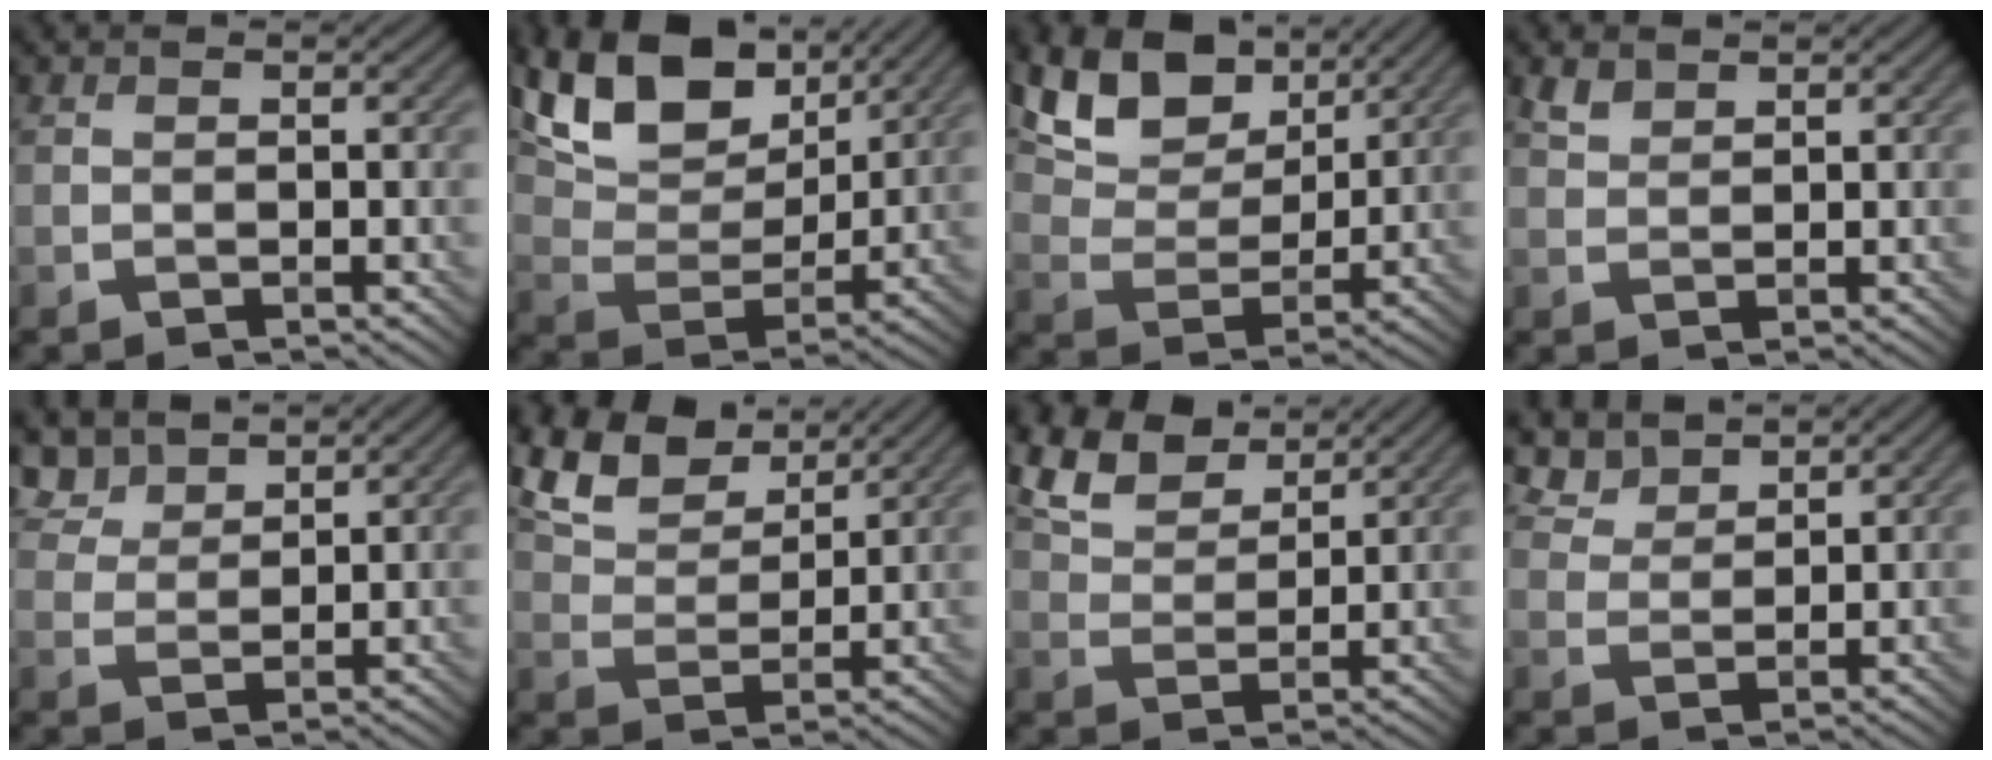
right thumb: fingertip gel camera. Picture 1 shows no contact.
{"total": 14.2, "force": [9.0, 7.0, 8.5], "torque": [-0.194, 0.018, 0.152]}
{"total": 12.5, "force": [8.0, 6.6, 7.0], "torque": [-0.162, 0.010, 0.133]}
{"total": 1.7, "force": [1.4, 0.7, 0.8], "torque": [-0.020, 0.003, 0.030]}
{"total": 6.5, "force": [4.9, 3.0, 3.1], "torque": [-0.081, 0.013, 0.103]}
{"total": 9.7, "force": [6.9, 4.2, 5.4], "torque": [-0.138, 0.019, 0.131]}
{"total": 8.4, "force": [6.1, 3.5, 4.5], "torque": [-0.116, 0.017, 0.122]}
{"total": 4.8, "force": [4.1, 1.7, 2.0], "torque": [-0.053, 0.008, 0.088]}